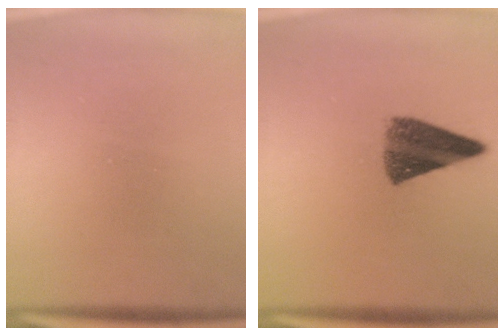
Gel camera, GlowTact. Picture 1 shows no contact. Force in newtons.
{"total": 8.4}